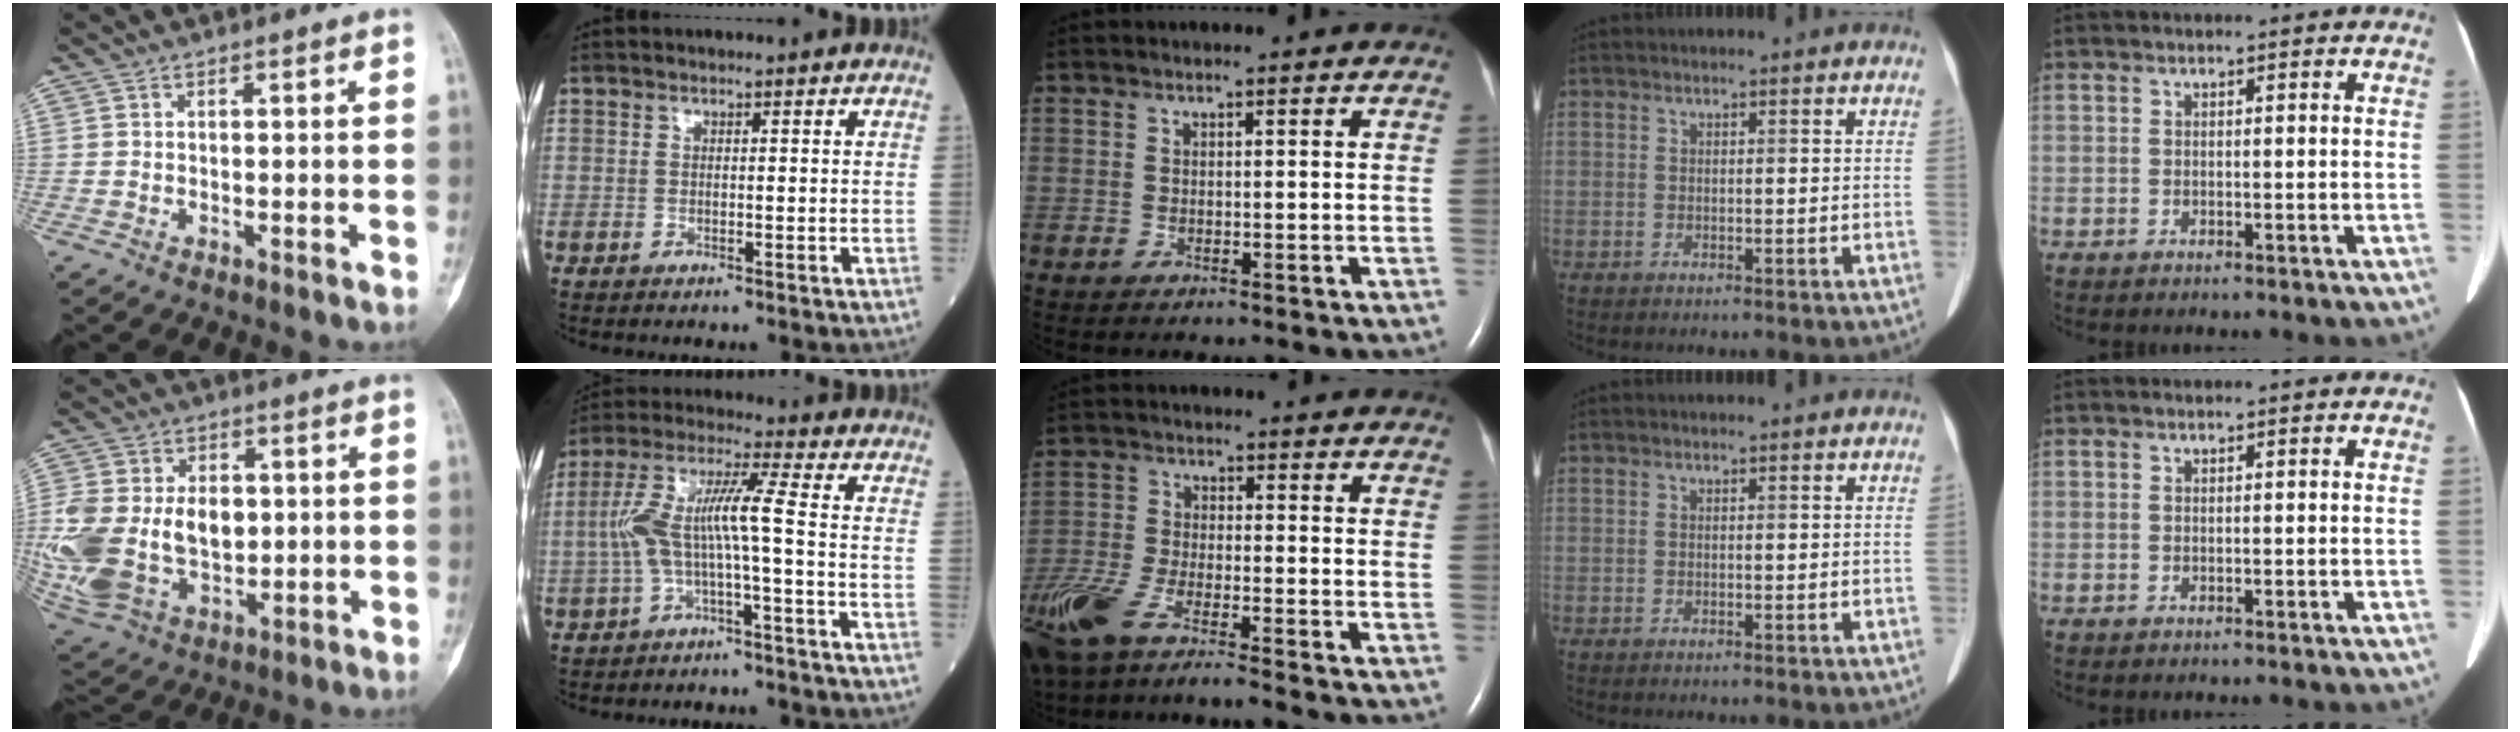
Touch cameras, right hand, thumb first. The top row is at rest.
{"thumb": {"total": 24.2, "force": [-0.4, 16.8, 17.4], "torque": [-0.387, 0.001, 0.013]}, "index": {"total": 8.4, "force": [-1.6, 0.2, 8.2], "torque": [-0.169, 0.034, -0.033]}, "middle": {"total": 10.8, "force": [-8.1, 1.7, 6.9], "torque": [-0.153, -0.024, -0.159]}}